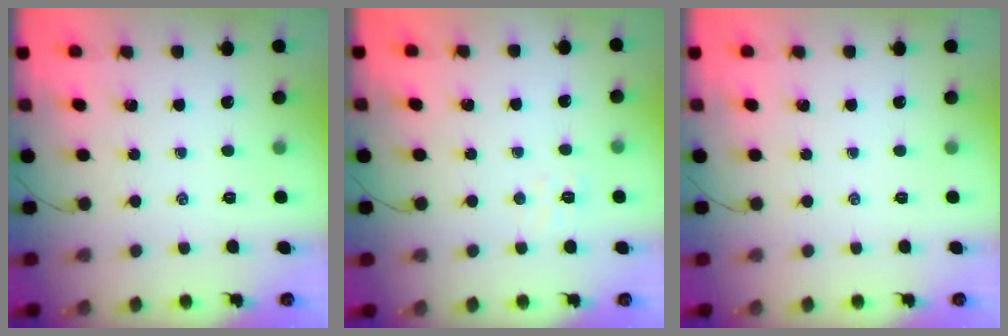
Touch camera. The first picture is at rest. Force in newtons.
{"total": 3.8, "press": 3.6, "slide": 1.0}
{"total": 0.0}